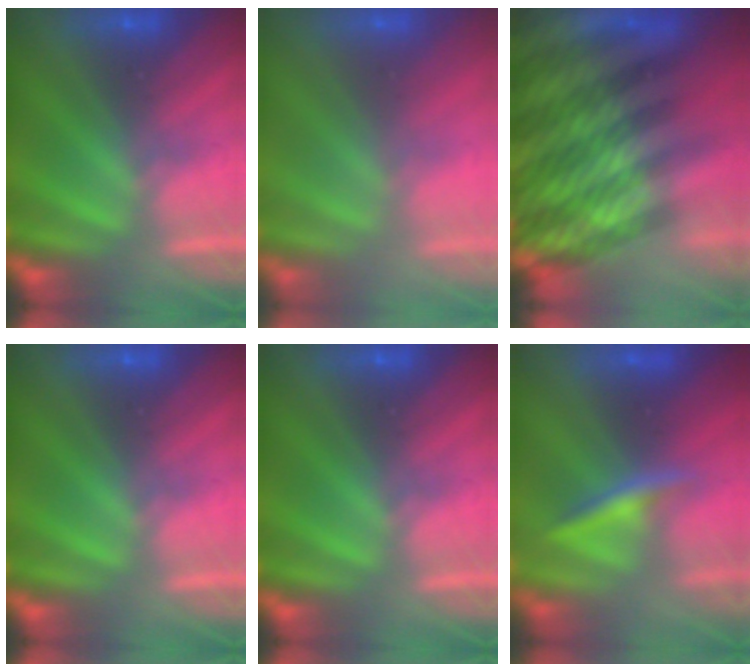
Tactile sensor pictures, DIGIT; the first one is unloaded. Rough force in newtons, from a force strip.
{"total": 2.8}
{"total": 6.8}
{"total": 0.0}
{"total": 0.0}
{"total": 2.6}